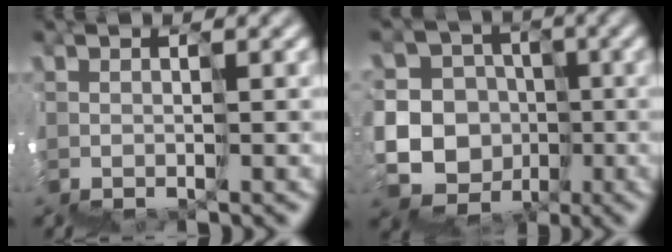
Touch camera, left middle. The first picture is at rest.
{"total": 11.8, "force": [-5.0, 10.7, 0.3], "torque": [-0.003, 0.001, -0.086]}